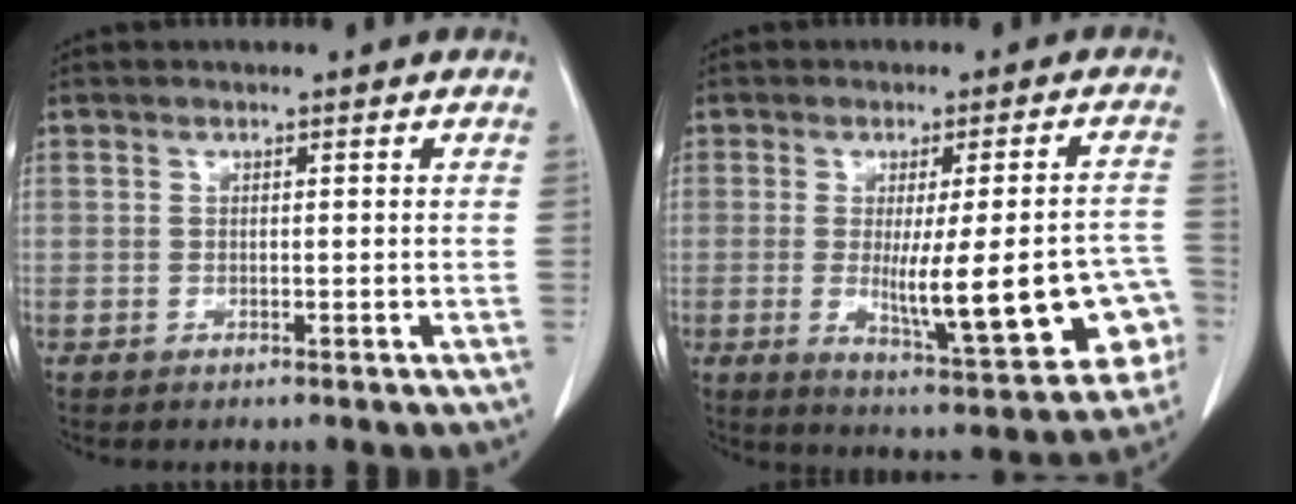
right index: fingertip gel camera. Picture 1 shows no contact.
{"total": 16.6, "force": [-3.6, 2.8, 16.0], "torque": [-0.169, 0.005, -0.027]}